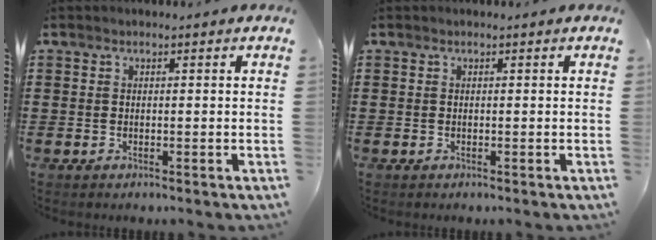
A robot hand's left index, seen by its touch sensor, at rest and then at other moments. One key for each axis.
{"total": 0.0}